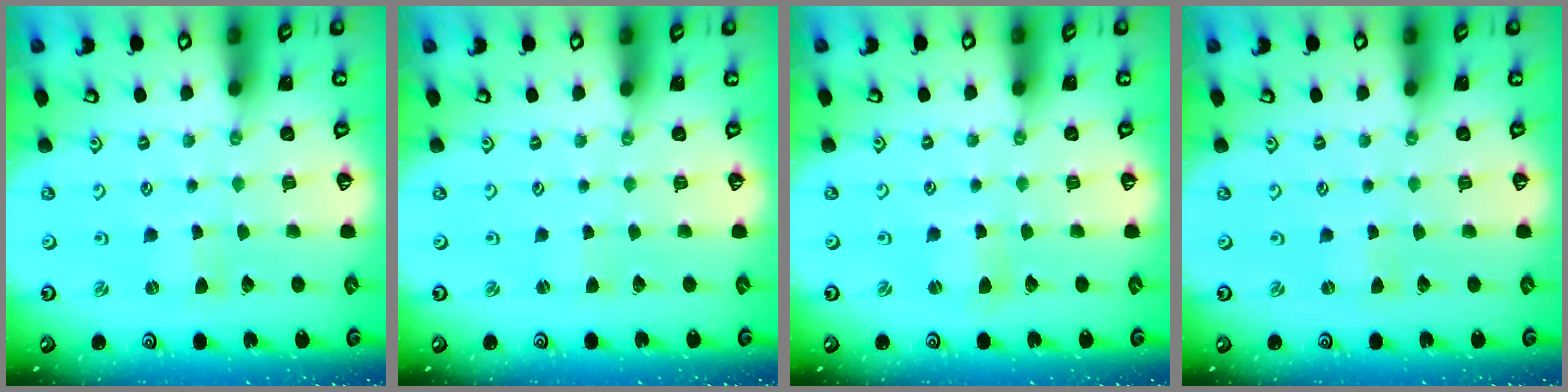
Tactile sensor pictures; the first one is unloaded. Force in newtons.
{"total": 0.8, "press": 0.8, "slide": 0.1}
{"total": 1.8, "press": 1.8, "slide": 0.2}
{"total": 0.0}